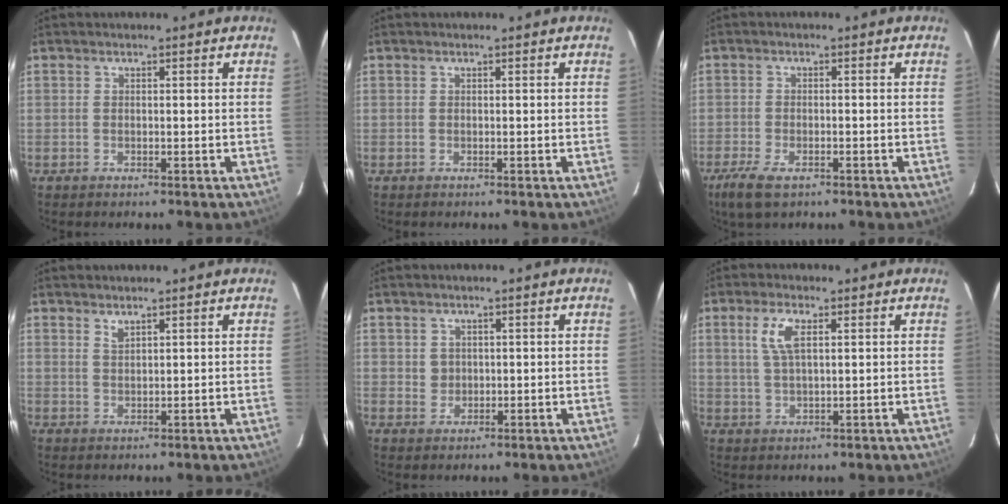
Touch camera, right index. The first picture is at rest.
{"total": 0.0}
{"total": 6.3, "force": [-4.2, 2.3, 4.1], "torque": [-0.106, -0.019, -0.076]}
{"total": 1.3, "force": [1.2, 0.3, 0.6], "torque": [-0.010, 0.000, 0.021]}
{"total": 2.1, "force": [0.5, 2.0, 0.3], "torque": [0.002, 0.006, 0.008]}
{"total": 5.1, "force": [1.8, 1.8, 4.4], "torque": [-0.089, 0.005, 0.037]}